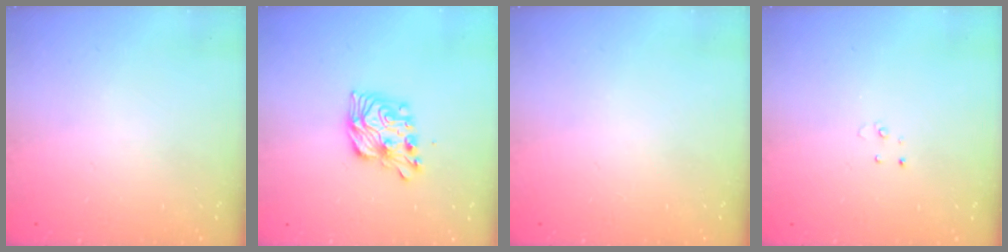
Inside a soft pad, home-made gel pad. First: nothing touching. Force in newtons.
{"total": 11.6, "press": 11.6, "slide": 0.3}
{"total": 0.0}
{"total": 2.3, "press": 2.3, "slide": 0.2}